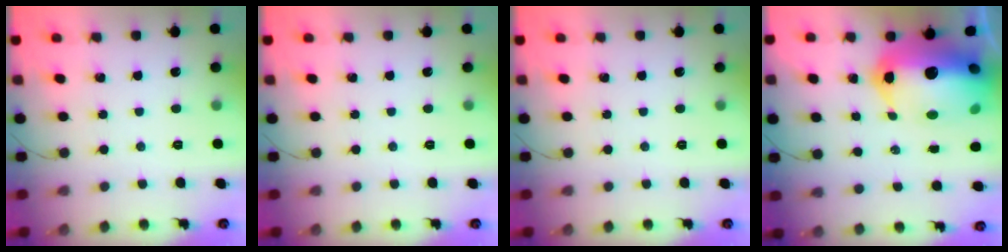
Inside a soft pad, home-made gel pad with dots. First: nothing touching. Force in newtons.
{"total": 0.0}
{"total": 0.0}
{"total": 25.4, "press": 23.2, "slide": 10.3}